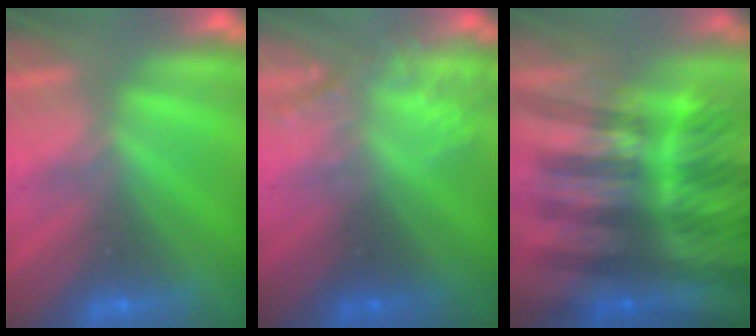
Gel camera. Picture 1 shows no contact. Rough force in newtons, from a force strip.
{"total": 1.9}
{"total": 7.0}